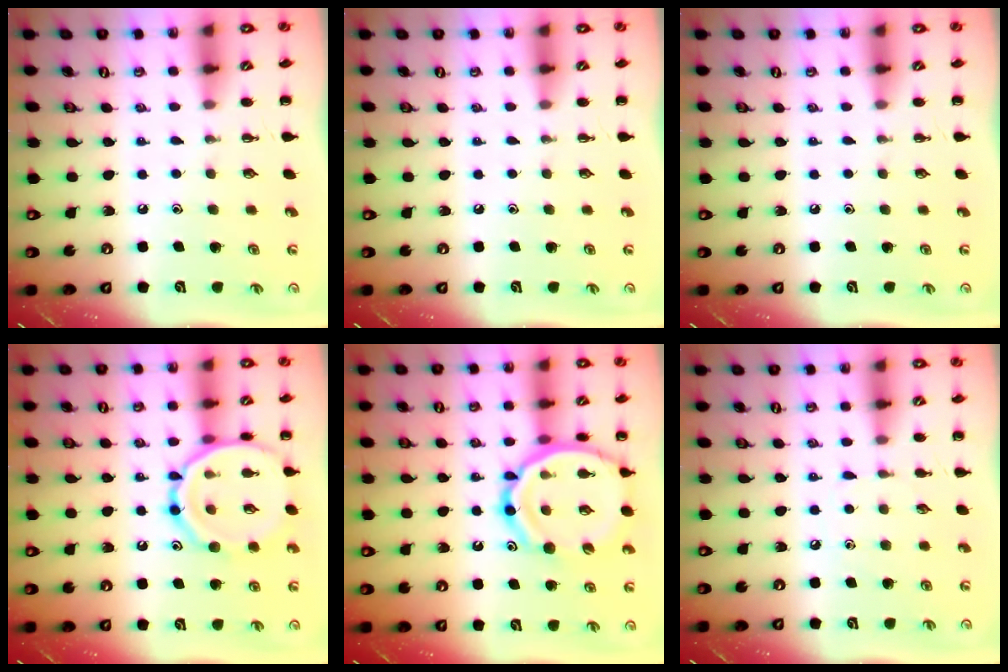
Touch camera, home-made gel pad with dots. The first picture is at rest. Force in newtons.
{"total": 0.0}
{"total": 0.0}
{"total": 15.5, "press": 15.4, "slide": 1.0}
{"total": 19.1, "press": 18.8, "slide": 3.1}
{"total": 4.9, "press": 4.5, "slide": 1.7}